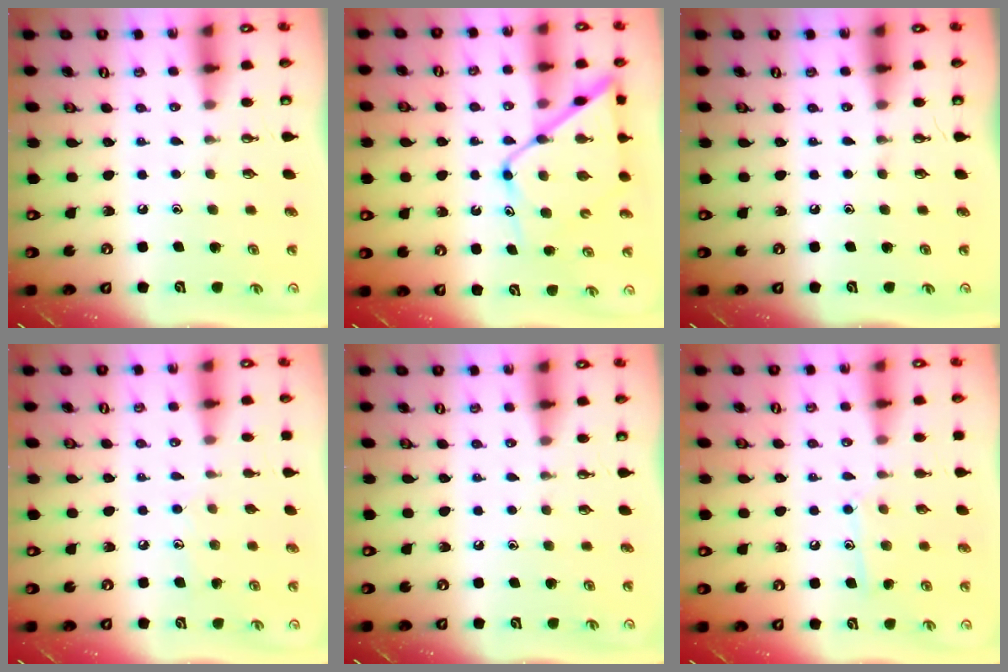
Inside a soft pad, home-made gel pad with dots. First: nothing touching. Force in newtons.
{"total": 13.9, "press": 13.9, "slide": 1.1}
{"total": 0.0}
{"total": 5.4, "press": 5.4, "slide": 0.4}
{"total": 0.0}
{"total": 8.3, "press": 8.2, "slide": 0.6}